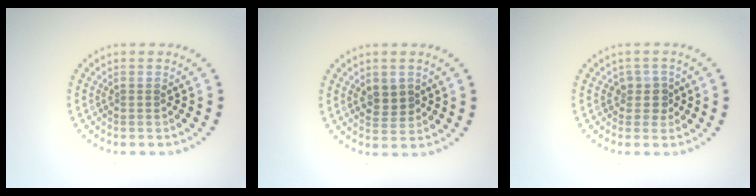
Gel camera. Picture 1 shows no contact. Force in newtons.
{"total": 1.8, "press": 1.7, "slide": 0.5}
{"total": 1.8, "press": 1.5, "slide": 1.1}